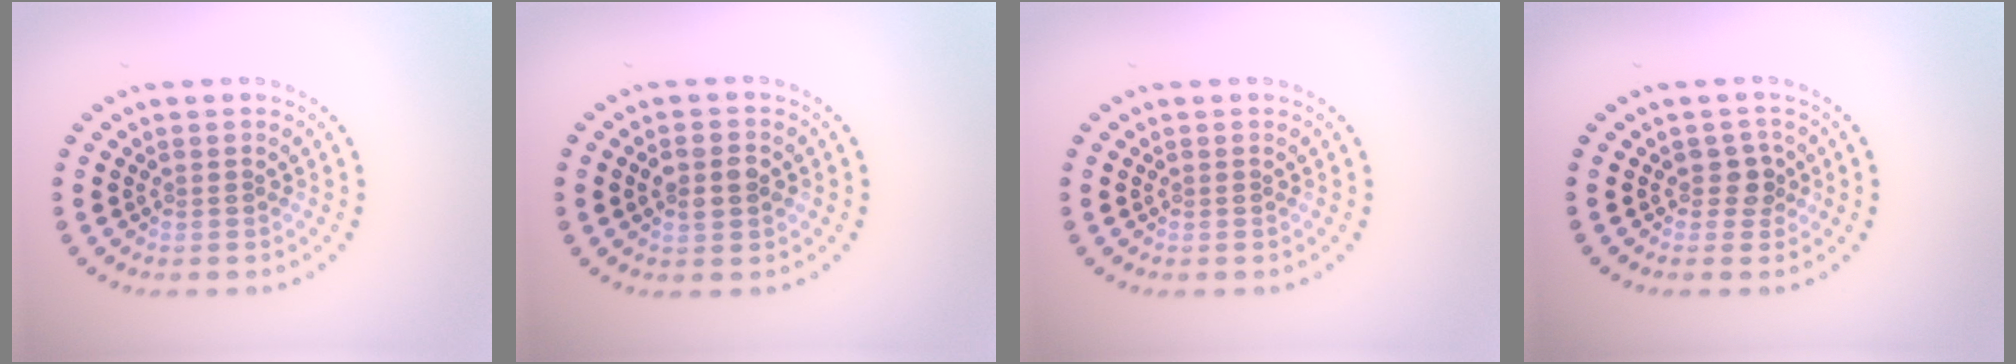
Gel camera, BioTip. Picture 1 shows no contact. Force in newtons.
{"total": 2.8, "press": 2.8, "slide": 0.2}
{"total": 0.0}
{"total": 1.7, "press": 1.5, "slide": 0.9}